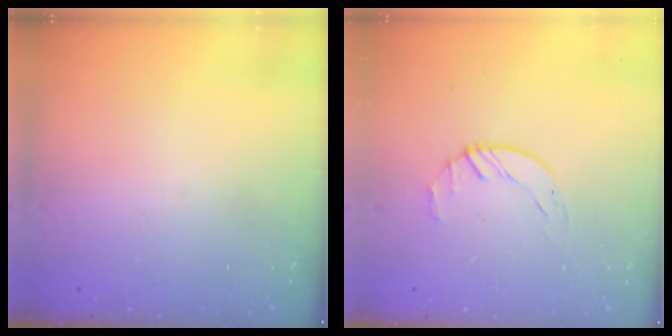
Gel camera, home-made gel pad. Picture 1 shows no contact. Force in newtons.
{"total": 2.1, "press": 2.1, "slide": 0.3}